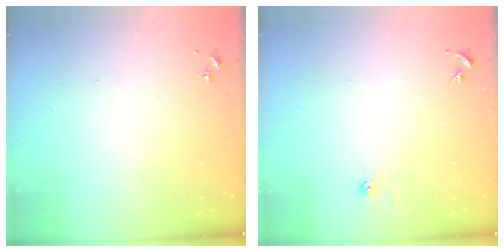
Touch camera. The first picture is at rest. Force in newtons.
{"total": 3.2, "press": 2.7, "slide": 1.7}